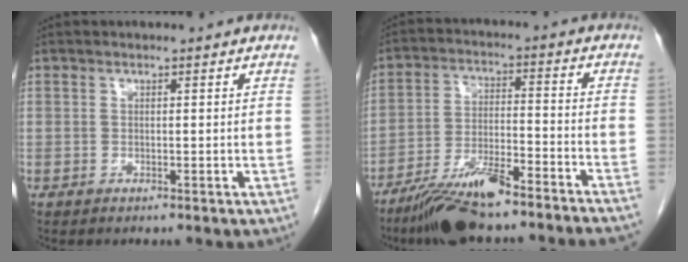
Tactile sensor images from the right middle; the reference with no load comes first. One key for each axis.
{"total": 13.8, "fx": -11.4, "fy": 0.4, "fz": 7.7, "tx": -0.133, "ty": -0.012, "tz": -0.194}